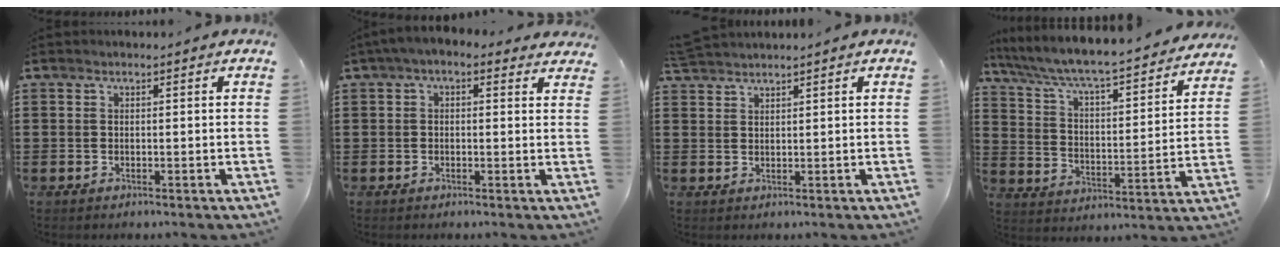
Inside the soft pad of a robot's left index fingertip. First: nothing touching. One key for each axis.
{"total": 2.2, "fx": 0.8, "fy": 1.2, "fz": 1.7, "tx": -0.036, "ty": 0.006, "tz": 0.011}
{"total": 2.2, "fx": 2.2, "fy": 0.1, "fz": -0.1, "tx": -0.005, "ty": -0.001, "tz": 0.044}
{"total": 5.4, "fx": 4.9, "fy": -0.1, "fz": 2.4, "tx": -0.070, "ty": -0.049, "tz": 0.072}